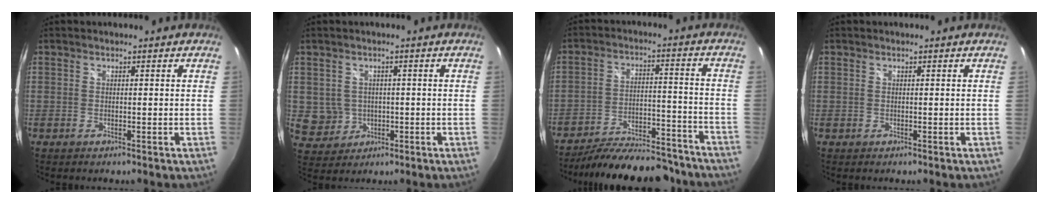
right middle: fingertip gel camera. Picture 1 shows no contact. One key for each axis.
{"total": 5.1, "fx": -0.1, "fy": 5.0, "fz": 1.2, "tx": -0.034, "ty": 0.007, "tz": 0.016}
{"total": 22.0, "fx": -19.6, "fy": 5.6, "fz": 8.4, "tx": -0.155, "ty": -0.004, "tz": -0.260}
{"total": 0.0}